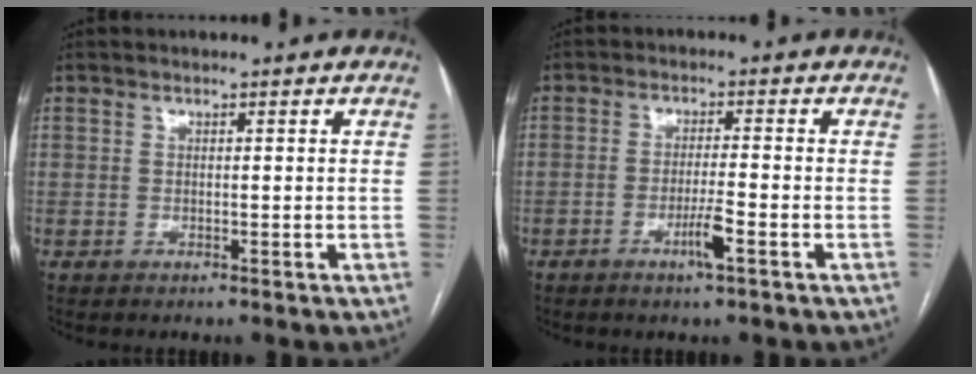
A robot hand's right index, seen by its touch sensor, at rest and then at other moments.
{"total": 3.8, "force": [-1.9, -0.3, 3.3], "torque": [-0.067, -0.007, -0.035]}